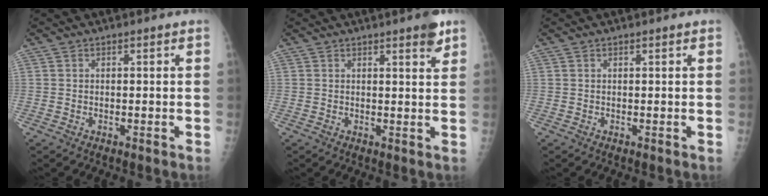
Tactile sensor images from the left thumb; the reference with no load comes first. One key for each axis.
{"total": 3.4, "fx": 2.3, "fy": 0.6, "fz": 2.5, "tx": -0.027, "ty": -0.013, "tz": 0.028}
{"total": 0.0}